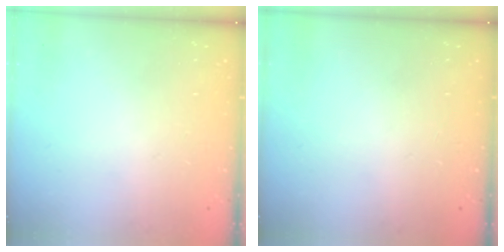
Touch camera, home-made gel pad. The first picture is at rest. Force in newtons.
{"total": 0.0}